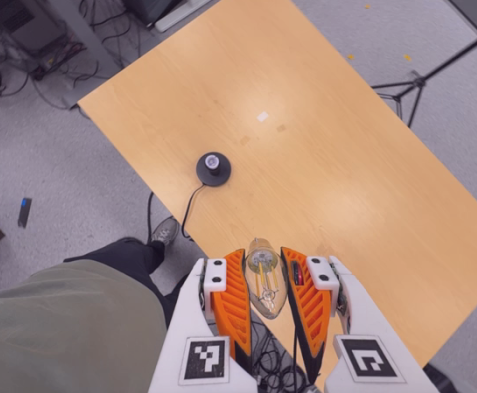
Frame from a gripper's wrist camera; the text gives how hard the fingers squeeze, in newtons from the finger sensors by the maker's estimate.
{"total": 22.0, "left": 24.6, "right": 19.5}